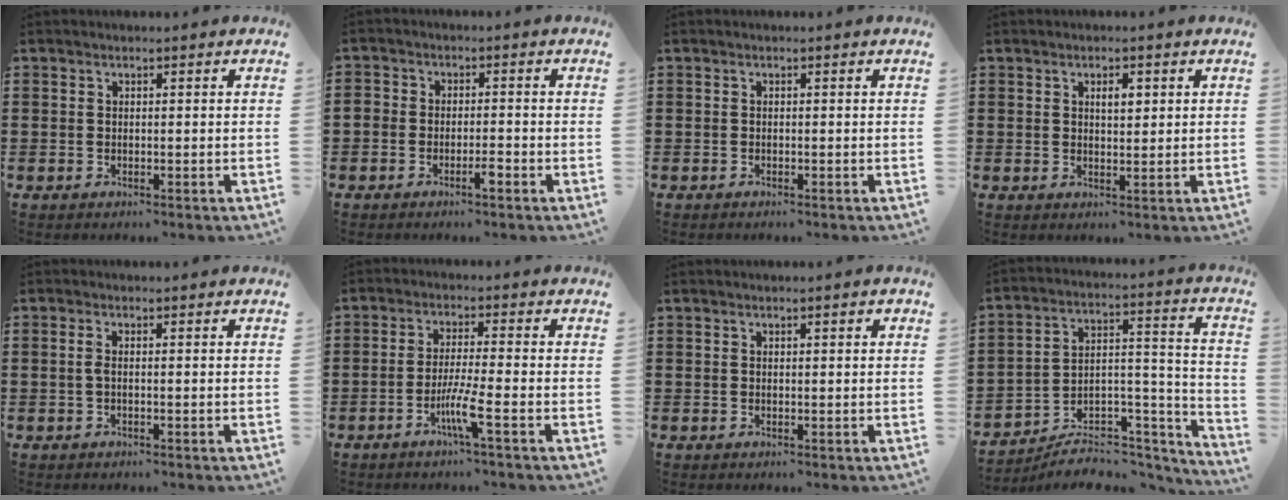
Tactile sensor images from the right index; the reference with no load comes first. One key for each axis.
{"total": 2.4, "fx": -1.8, "fy": 1.0, "fz": 1.2, "tx": -0.023, "ty": 0.008, "tz": -0.036}
{"total": 0.0}
{"total": 2.2, "fx": 0.8, "fy": 0.8, "fz": 1.8, "tx": -0.030, "ty": 0.003, "tz": 0.010}
{"total": 1.2, "fx": -0.3, "fy": 0.2, "fz": 1.2, "tx": -0.024, "ty": -0.001, "tz": -0.005}
{"total": 5.5, "fx": -2.7, "fy": -0.2, "fz": 4.7, "tx": -0.092, "ty": -0.012, "tz": -0.052}
{"total": 0.6, "fx": 0.3, "fy": 0.1, "fz": 0.5, "tx": -0.009, "ty": 0.002, "tz": 0.006}
{"total": 6.6, "fx": -5.7, "fy": 2.6, "fz": 2.2, "tx": -0.030, "ty": 0.013, "tz": -0.105}